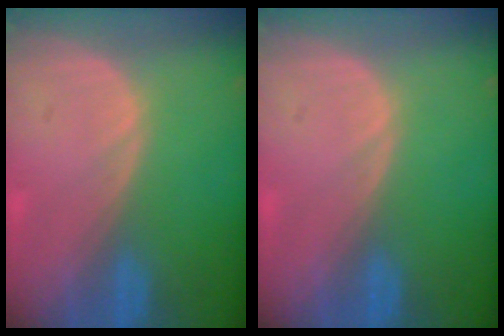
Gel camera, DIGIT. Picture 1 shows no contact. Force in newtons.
{"total": 0.0}